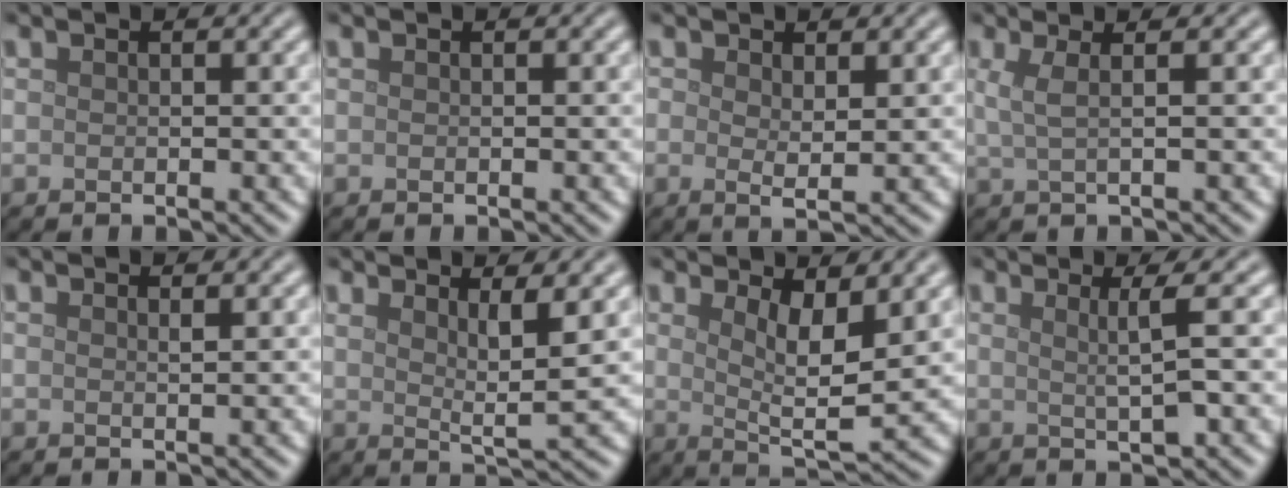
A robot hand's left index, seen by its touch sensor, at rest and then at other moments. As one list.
[{"total": 0.0}, {"total": 1.7, "force": [0.5, 0.6, 1.5], "torque": [-0.028, -0.004, 0.010]}, {"total": 2.3, "force": [0.6, 0.8, 2.1], "torque": [-0.033, 0.001, 0.008]}, {"total": 0.7, "force": [0.5, 0.2, 0.4], "torque": [0.001, 0.000, 0.007]}, {"total": 3.5, "force": [1.9, 0.6, 2.9], "torque": [-0.044, -0.010, 0.031]}, {"total": 4.9, "force": [1.9, 1.5, 4.3], "torque": [-0.074, -0.016, 0.037]}, {"total": 2.9, "force": [0.7, 0.5, 2.8], "torque": [-0.047, -0.002, 0.011]}]